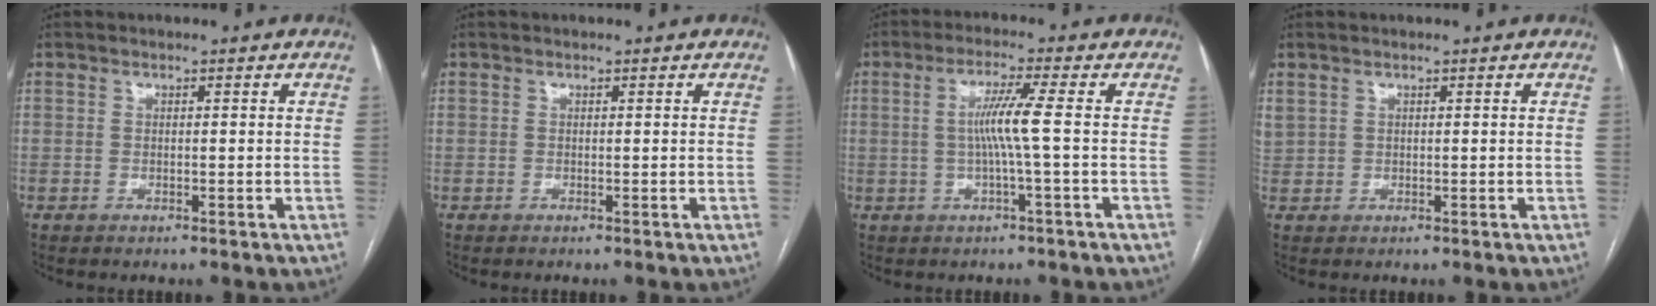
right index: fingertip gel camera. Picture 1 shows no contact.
{"total": 0.0}
{"total": 5.5, "force": [-0.1, -1.2, 5.4], "torque": [-0.103, 0.006, 0.000]}
{"total": 2.1, "force": [1.1, 1.7, 0.7], "torque": [-0.027, 0.018, 0.031]}